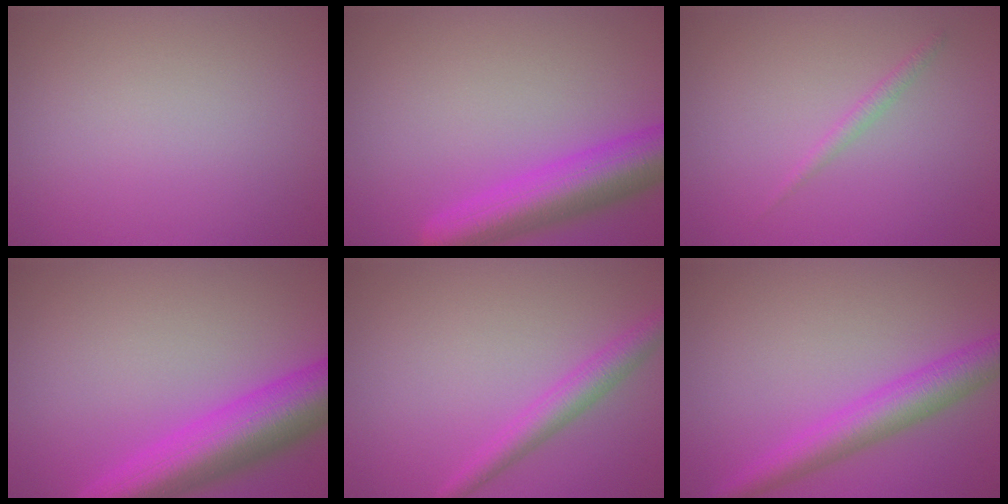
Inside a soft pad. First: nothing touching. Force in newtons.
{"total": 7.0, "press": 7.0, "slide": 0.3}
{"total": 1.0, "press": 1.0, "slide": 0.1}
{"total": 8.7, "press": 8.7, "slide": 0.4}
{"total": 2.9, "press": 2.9, "slide": 0.1}
{"total": 4.9, "press": 4.9, "slide": 0.1}